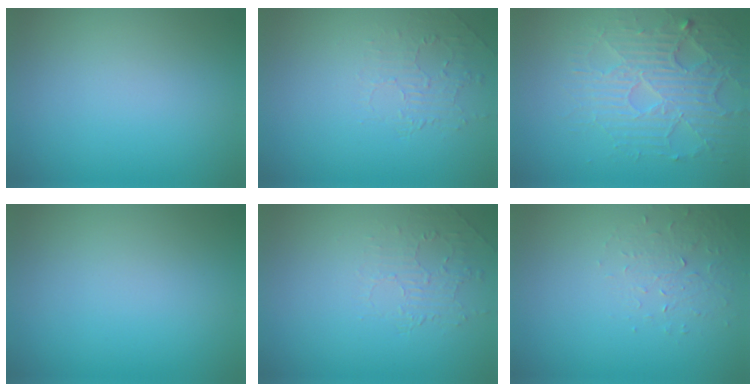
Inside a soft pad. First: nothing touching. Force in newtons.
{"total": 1.9, "press": 0.3, "slide": 1.9}
{"total": 4.5, "press": 4.0, "slide": 2.1}
{"total": 0.0}
{"total": 1.9, "press": 0.3, "slide": 1.9}
{"total": 1.4, "press": 0.7, "slide": 1.2}